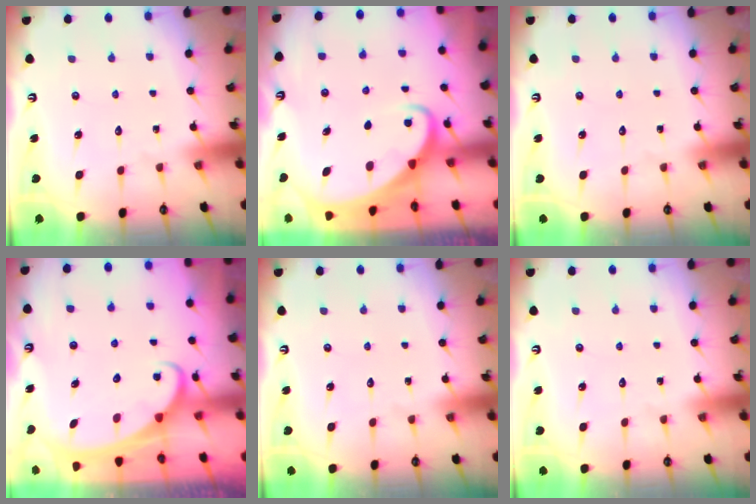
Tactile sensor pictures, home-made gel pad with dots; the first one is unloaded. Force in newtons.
{"total": 3.0, "press": 3.0, "slide": 0.2}
{"total": 0.0}
{"total": 2.5, "press": 2.5, "slide": 0.4}
{"total": 0.0}
{"total": 0.0}